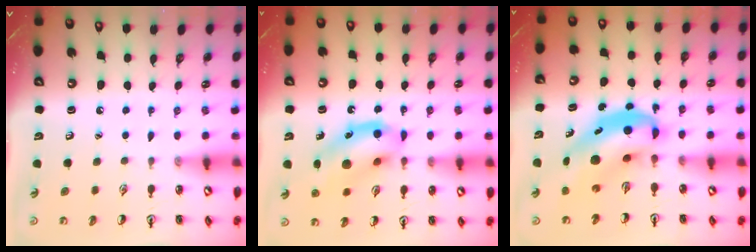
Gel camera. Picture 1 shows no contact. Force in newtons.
{"total": 13.7, "press": 13.5, "slide": 1.9}
{"total": 10.6, "press": 10.1, "slide": 3.0}